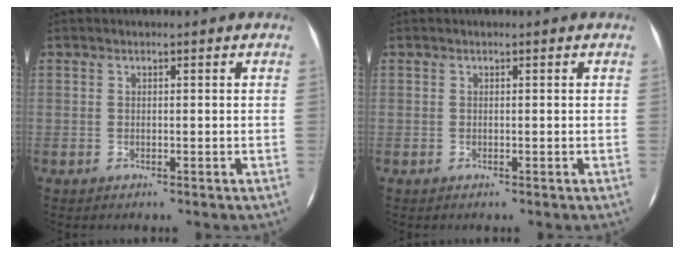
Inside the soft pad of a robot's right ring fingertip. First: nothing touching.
{"total": 0.0}